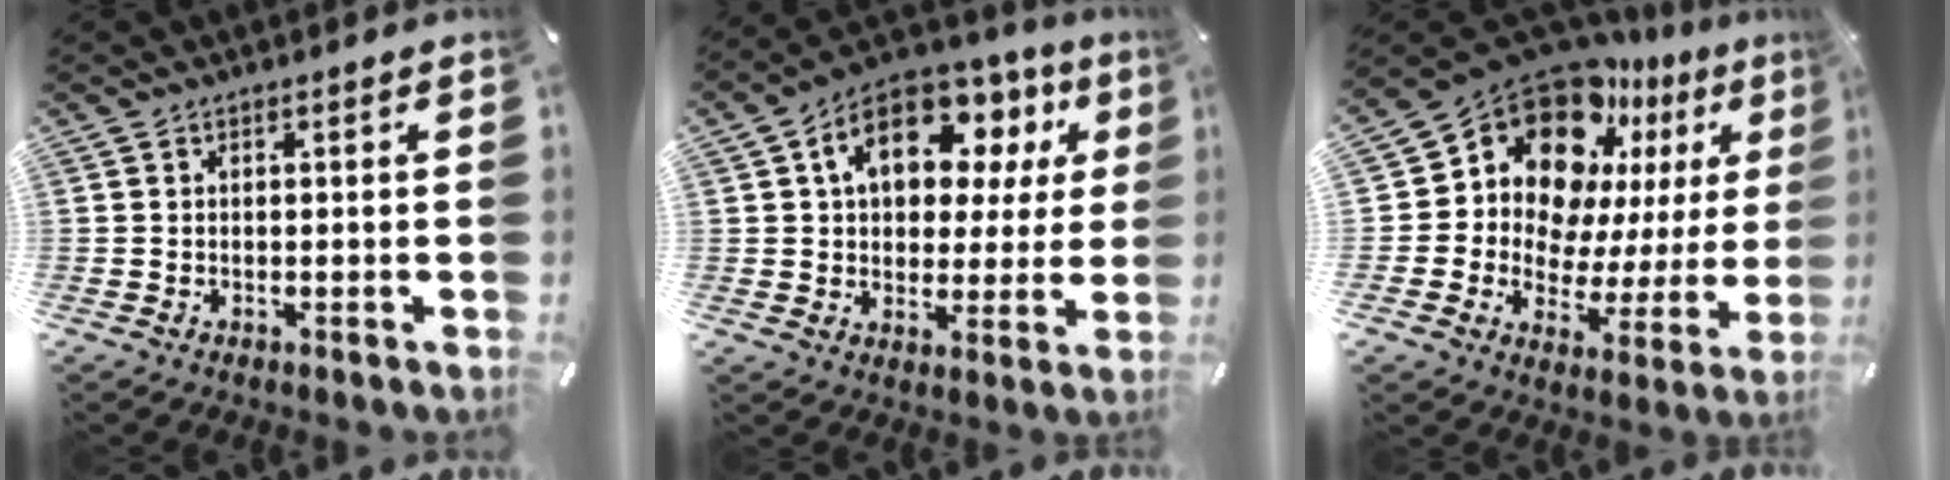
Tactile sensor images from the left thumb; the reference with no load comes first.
{"total": 15.4, "force": [6.5, 10.2, 9.5], "torque": [-0.159, -0.019, 0.117]}
{"total": 16.0, "force": [10.1, 10.6, 6.5], "torque": [-0.110, -0.096, 0.177]}